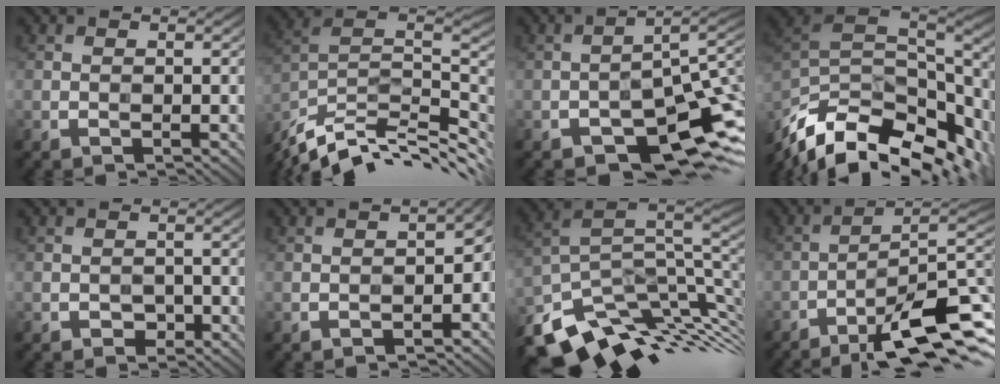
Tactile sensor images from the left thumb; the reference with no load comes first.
{"total": 13.7, "force": [-8.6, 5.2, 9.3], "torque": [-0.219, 0.008, -0.154]}
{"total": 10.3, "force": [-5.7, 3.6, 7.8], "torque": [-0.114, -0.005, -0.097]}
{"total": 15.4, "force": [-9.9, 6.7, 9.7], "torque": [-0.246, -0.021, -0.153]}
{"total": 1.8, "force": [-1.0, 1.1, 1.0], "torque": [-0.015, 0.002, -0.016]}
{"total": 7.1, "force": [-2.6, 4.4, 5.0], "torque": [-0.047, -0.027, -0.034]}
{"total": 13.5, "force": [-3.6, 7.7, 10.5], "torque": [-0.221, -0.010, -0.056]}
{"total": 12.7, "force": [-7.6, 2.1, 9.9], "torque": [-0.167, 0.008, -0.120]}